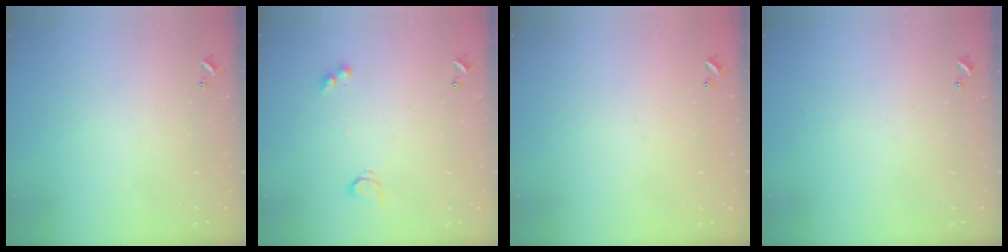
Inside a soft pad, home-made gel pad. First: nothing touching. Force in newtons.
{"total": 3.7, "press": 3.6, "slide": 0.6}
{"total": 2.9, "press": 2.9, "slide": 0.1}
{"total": 0.0}